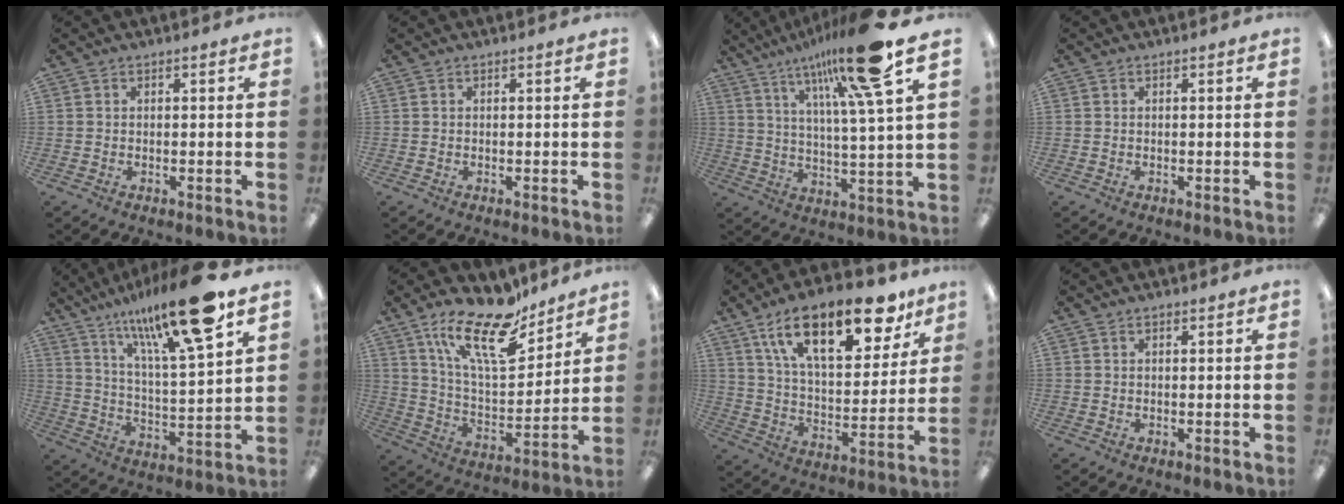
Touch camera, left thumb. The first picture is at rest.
{"total": 0.0}
{"total": 19.5, "force": [12.8, 2.3, 14.5], "torque": [-0.242, -0.061, 0.192]}
{"total": 0.0}
{"total": 20.2, "force": [15.0, 3.5, 13.1], "torque": [-0.213, -0.087, 0.238]}
{"total": 20.3, "force": [14.0, 7.6, 12.6], "torque": [-0.215, -0.082, 0.242]}
{"total": 23.1, "force": [14.0, 10.1, 15.4], "torque": [-0.238, -0.064, 0.234]}
{"total": 0.5, "force": [0.4, 0.2, 0.2], "torque": [-0.005, 0.001, 0.008]}